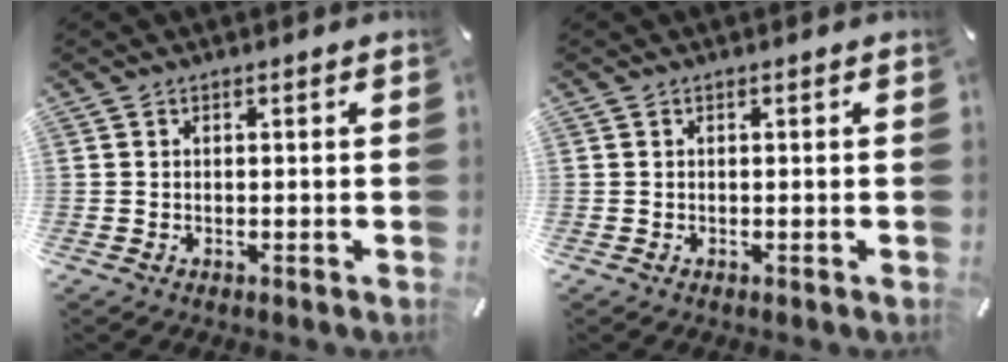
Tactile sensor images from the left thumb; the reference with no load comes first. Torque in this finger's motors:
{"motor_torque": [-0.09, -0.09, -0.02, 0.01, 0.00]}